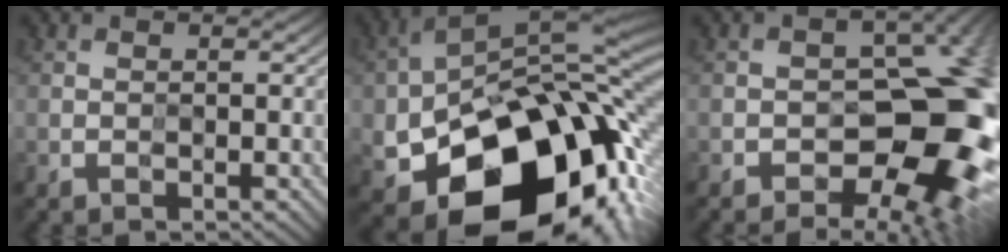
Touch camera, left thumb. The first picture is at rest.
{"total": 18.8, "force": [-6.2, 12.2, 12.9], "torque": [-0.234, -0.033, -0.089]}
{"total": 14.6, "force": [-5.0, 8.0, 11.1], "torque": [-0.097, -0.006, -0.072]}